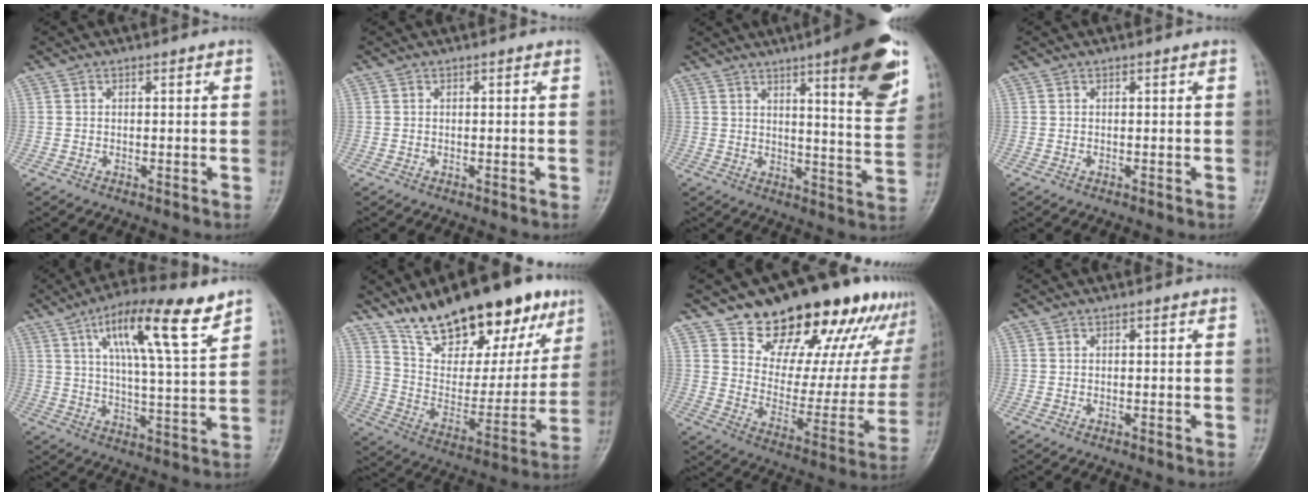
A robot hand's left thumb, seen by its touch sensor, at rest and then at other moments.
{"total": 0.0}
{"total": 16.6, "force": [9.0, 3.0, 13.6], "torque": [-0.156, -0.046, 0.122]}
{"total": 0.0}
{"total": 15.3, "force": [8.7, 2.7, 12.3], "torque": [-0.195, -0.029, 0.145]}
{"total": 26.5, "force": [17.8, 10.9, 16.2], "torque": [-0.205, -0.058, 0.287]}
{"total": 25.6, "force": [19.0, 11.9, 12.2], "torque": [-0.123, -0.094, 0.271]}
{"total": 0.0}